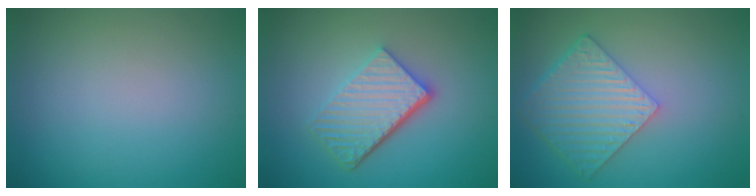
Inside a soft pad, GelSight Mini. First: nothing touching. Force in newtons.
{"total": 5.3, "press": 3.8, "slide": 3.8}
{"total": 6.1, "press": 4.5, "slide": 4.1}